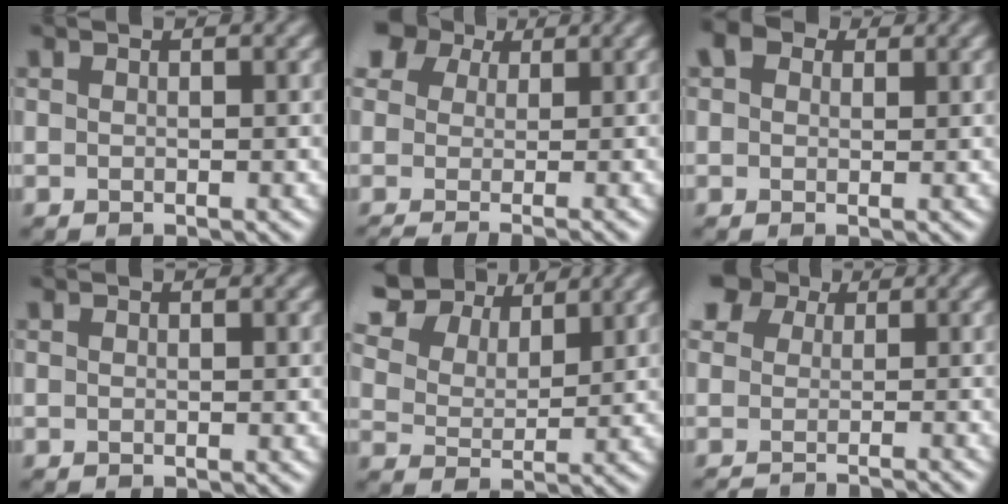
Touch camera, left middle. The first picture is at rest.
{"total": 4.3, "force": [0.2, 3.4, 2.6], "torque": [-0.032, -0.003, 0.006]}
{"total": 2.4, "force": [1.3, 1.7, 1.1], "torque": [-0.021, 0.004, 0.010]}
{"total": 0.0}
{"total": 8.8, "force": [6.8, 4.3, 3.7], "torque": [-0.103, 0.012, 0.121]}
{"total": 4.5, "force": [-0.8, 3.8, 2.3], "torque": [-0.015, -0.008, -0.007]}